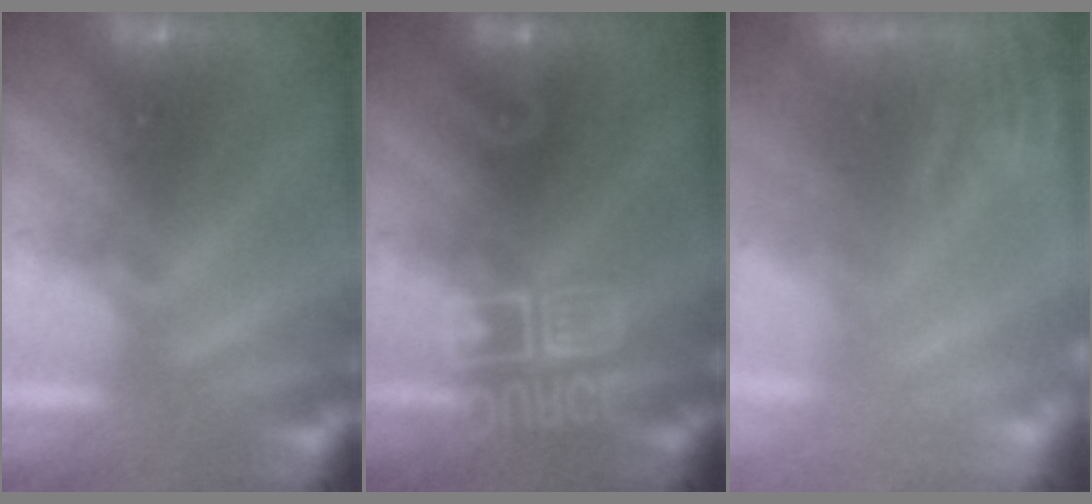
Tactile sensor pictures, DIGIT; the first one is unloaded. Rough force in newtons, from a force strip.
{"total": 3.2}
{"total": 7.3}